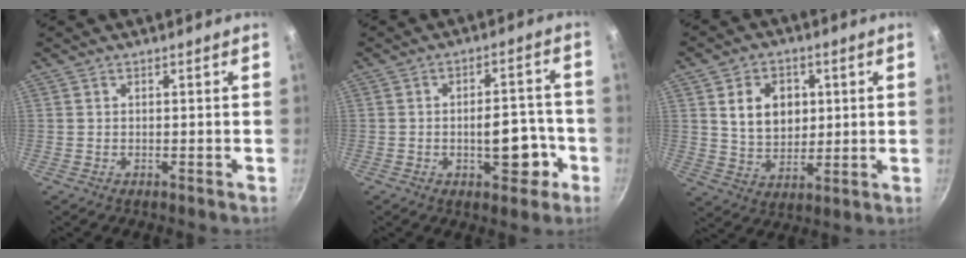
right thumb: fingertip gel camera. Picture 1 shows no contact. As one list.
[{"total": 9.2, "force": [-3.0, 4.7, 7.3], "torque": [-0.062, 0.027, -0.038]}, {"total": 10.7, "force": [2.6, 8.1, 6.5], "torque": [-0.083, -0.011, 0.049]}]